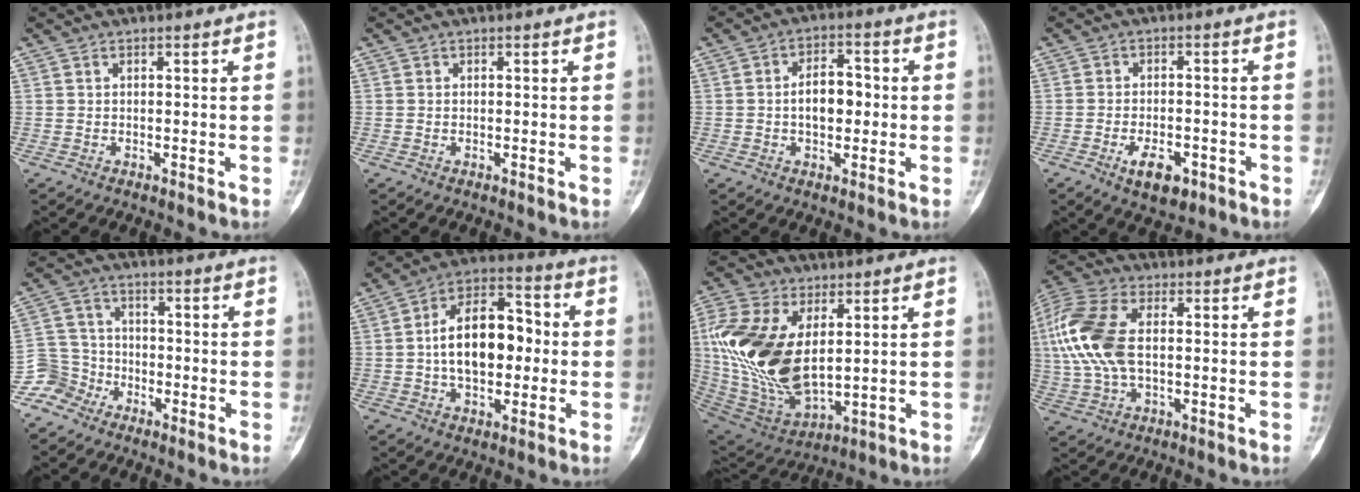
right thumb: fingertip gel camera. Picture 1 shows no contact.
{"total": 0.0}
{"total": 7.2, "force": [-0.2, 4.4, 5.7], "torque": [-0.073, 0.020, -0.007]}
{"total": 6.3, "force": [-2.9, 3.5, 4.3], "torque": [-0.063, 0.013, -0.041]}
{"total": 6.2, "force": [-4.3, 4.5, -0.2], "torque": [0.032, 0.037, -0.099]}
{"total": 15.4, "force": [-0.1, 9.3, 12.3], "torque": [-0.172, 0.037, -0.008]}
{"total": 21.2, "force": [3.5, 12.2, 17.0], "torque": [-0.352, -0.021, 0.076]}
{"total": 14.8, "force": [1.3, 8.1, 12.3], "torque": [-0.285, 0.015, 0.023]}